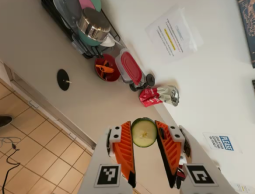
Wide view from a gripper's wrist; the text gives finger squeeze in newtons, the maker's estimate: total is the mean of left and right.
{"total": 6.6, "left": 6.1, "right": 7.1}